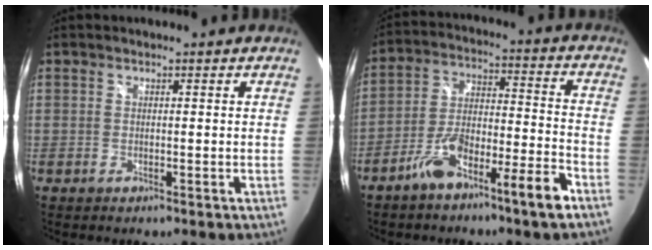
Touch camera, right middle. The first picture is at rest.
{"total": 10.6, "force": [-7.0, 0.6, 7.9], "torque": [-0.149, 0.016, -0.117]}